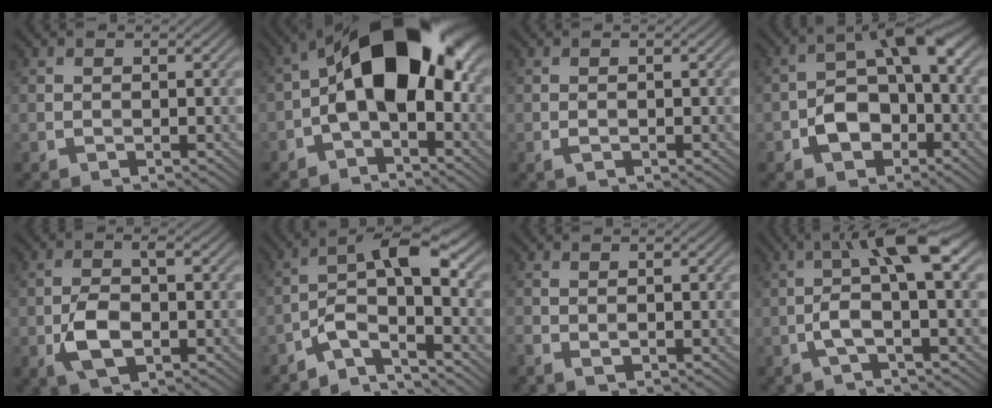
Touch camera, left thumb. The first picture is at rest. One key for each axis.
{"total": 15.5, "fx": 0.3, "fy": 8.3, "fz": 13.1, "tx": -0.197, "ty": 0.028, "tz": -0.014}
{"total": 0.9, "fx": -0.3, "fy": 0.2, "fz": 0.8, "tx": -0.018, "ty": -0.001, "tz": -0.006}
{"total": 8.0, "fx": -2.7, "fy": 5.1, "fz": 5.5, "tx": -0.087, "ty": 0.002, "tz": -0.058}
{"total": 5.7, "fx": -1.6, "fy": 2.9, "fz": 4.6, "tx": -0.100, "ty": -0.003, "tz": -0.031}
{"total": 7.1, "fx": -3.0, "fy": 1.9, "fz": 6.1, "tx": -0.104, "ty": 0.014, "tz": -0.069}
{"total": 1.6, "fx": -0.6, "fy": 0.7, "fz": 1.3, "tx": -0.031, "ty": -0.004, "tz": -0.012}
{"total": 7.1, "fx": -0.2, "fy": 1.7, "fz": 6.9, "tx": -0.128, "ty": 0.023, "tz": -0.016}